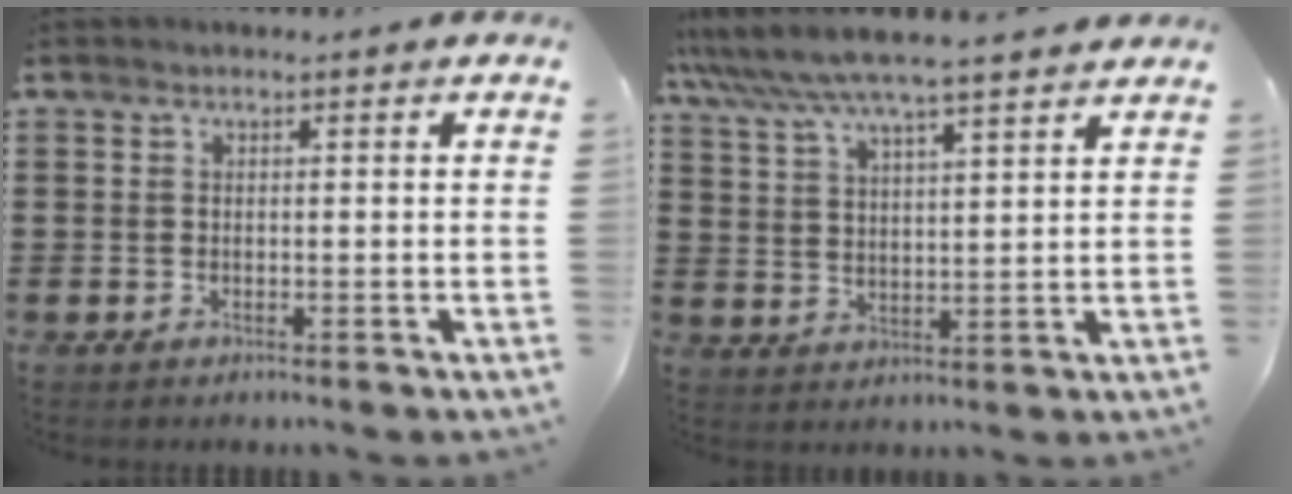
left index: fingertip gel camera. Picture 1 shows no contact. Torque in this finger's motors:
{"motor_torque": [2.14, 0.00, 0.80, 0.21]}